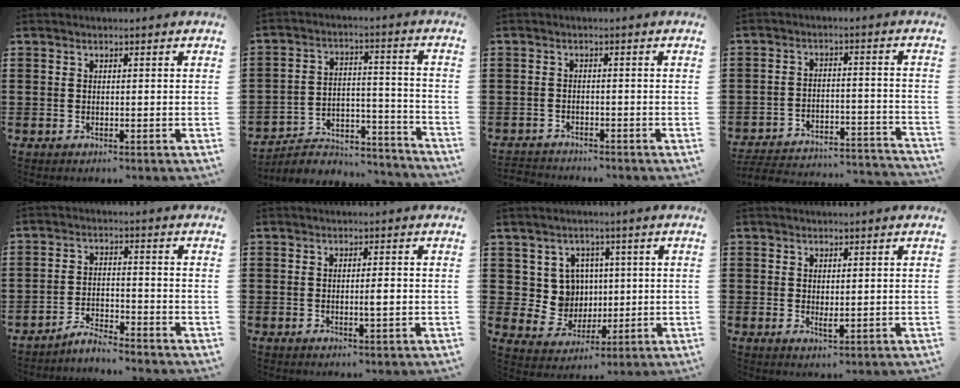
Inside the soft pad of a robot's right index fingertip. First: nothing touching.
{"total": 4.6, "force": [-4.2, 1.7, 0.8], "torque": [-0.017, 0.008, -0.086]}
{"total": 1.8, "force": [-1.8, 0.2, -0.1], "torque": [-0.003, 0.000, -0.040]}
{"total": 4.3, "force": [-4.1, 0.5, 1.2], "torque": [-0.032, -0.008, -0.087]}
{"total": 3.6, "force": [-3.5, 0.0, 0.4], "torque": [-0.013, 0.003, -0.073]}
{"total": 2.1, "force": [-0.3, 0.1, 2.0], "torque": [-0.036, -0.004, -0.006]}
{"total": 6.9, "force": [1.9, 6.3, 2.1], "torque": [-0.056, 0.001, 0.038]}
{"total": 1.4, "force": [0.4, 0.6, 1.2], "torque": [-0.023, -0.002, 0.008]}